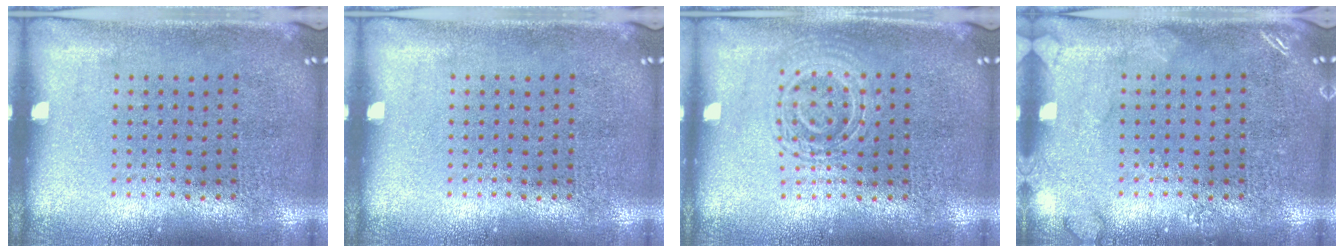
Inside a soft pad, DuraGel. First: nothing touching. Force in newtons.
{"total": 0.0}
{"total": 2.5, "press": 2.5, "slide": 0.5}
{"total": 1.7, "press": 1.6, "slide": 0.3}